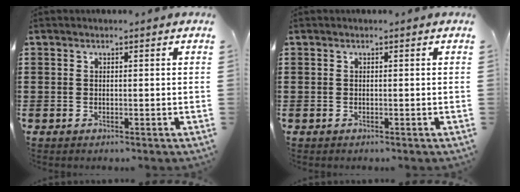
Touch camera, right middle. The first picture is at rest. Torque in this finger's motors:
{"motor_torque": [0.05, -0.10, -0.01, 0.01]}